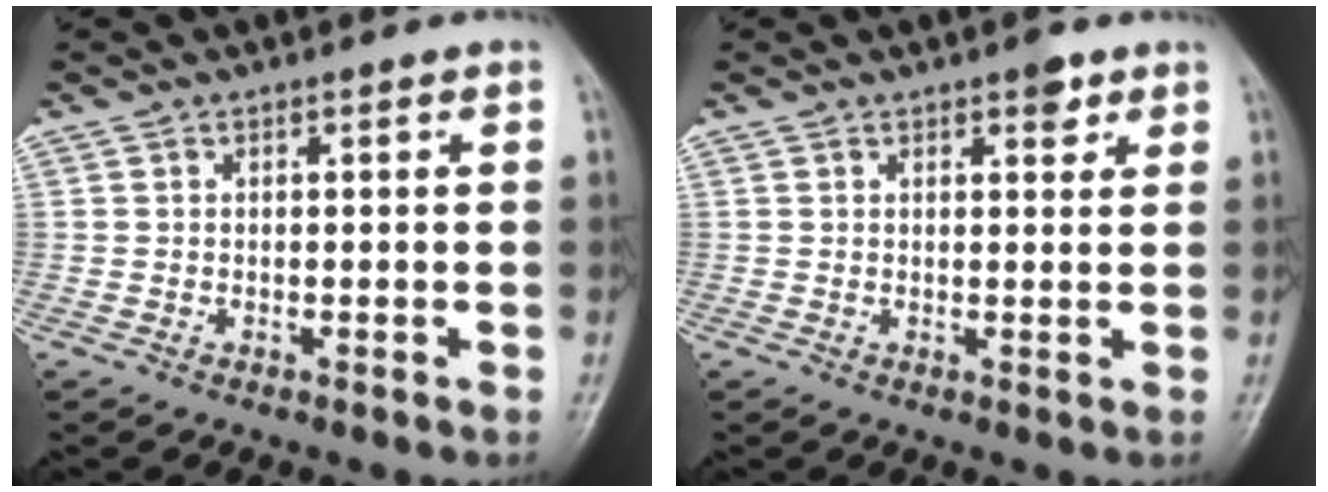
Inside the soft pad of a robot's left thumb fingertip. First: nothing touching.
{"total": 2.8, "force": [1.8, 1.3, 1.8], "torque": [-0.012, -0.008, 0.022]}